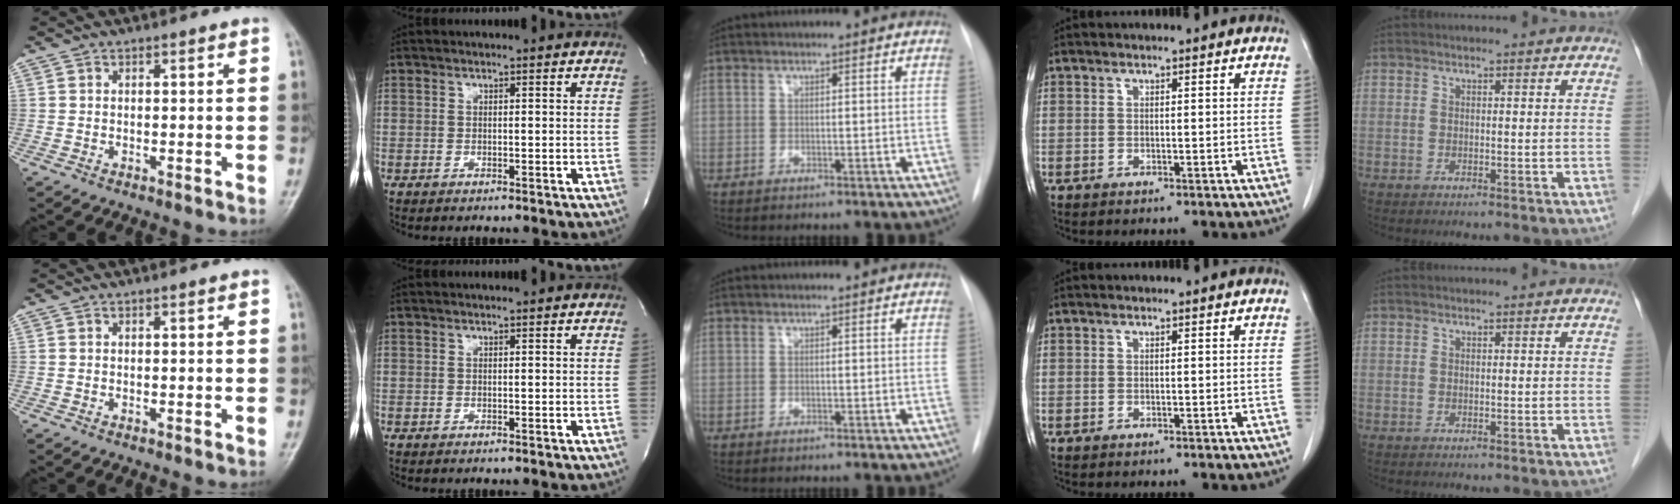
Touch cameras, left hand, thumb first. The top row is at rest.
{}